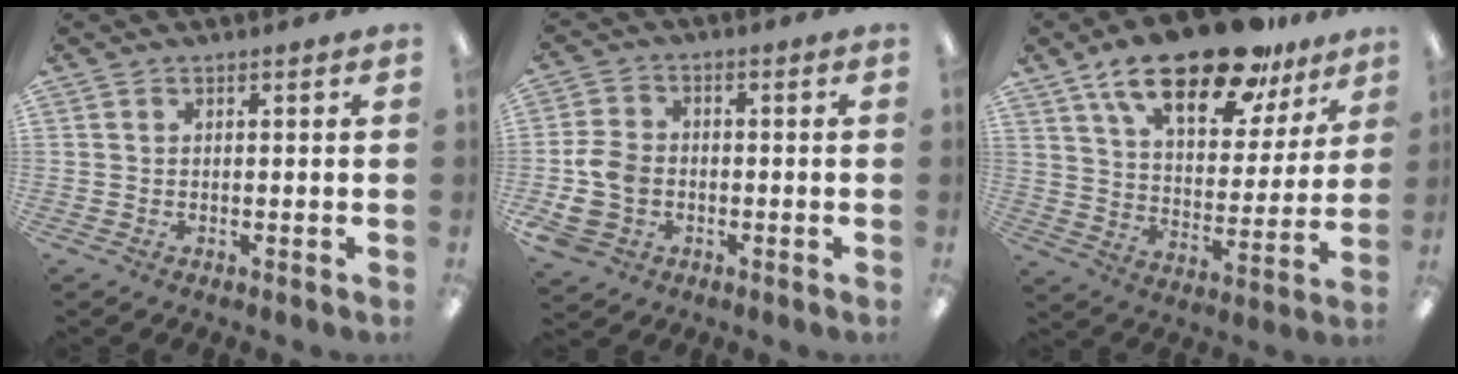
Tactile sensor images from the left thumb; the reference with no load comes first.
{"total": 9.2, "force": [-2.3, 7.3, 5.1], "torque": [-0.119, 0.021, -0.038]}
{"total": 21.8, "force": [15.0, 8.6, 13.3], "torque": [-0.213, -0.083, 0.255]}